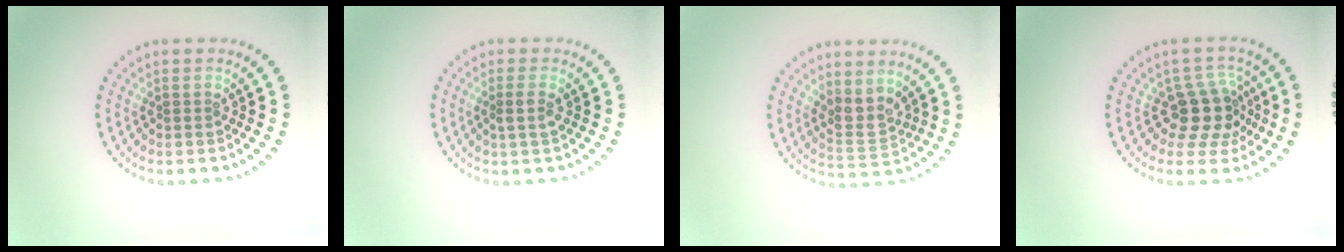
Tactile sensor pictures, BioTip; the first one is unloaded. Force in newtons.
{"total": 1.3, "press": 1.1, "slide": 0.7}
{"total": 2.4, "press": 2.0, "slide": 1.5}
{"total": 4.0, "press": 3.1, "slide": 2.5}